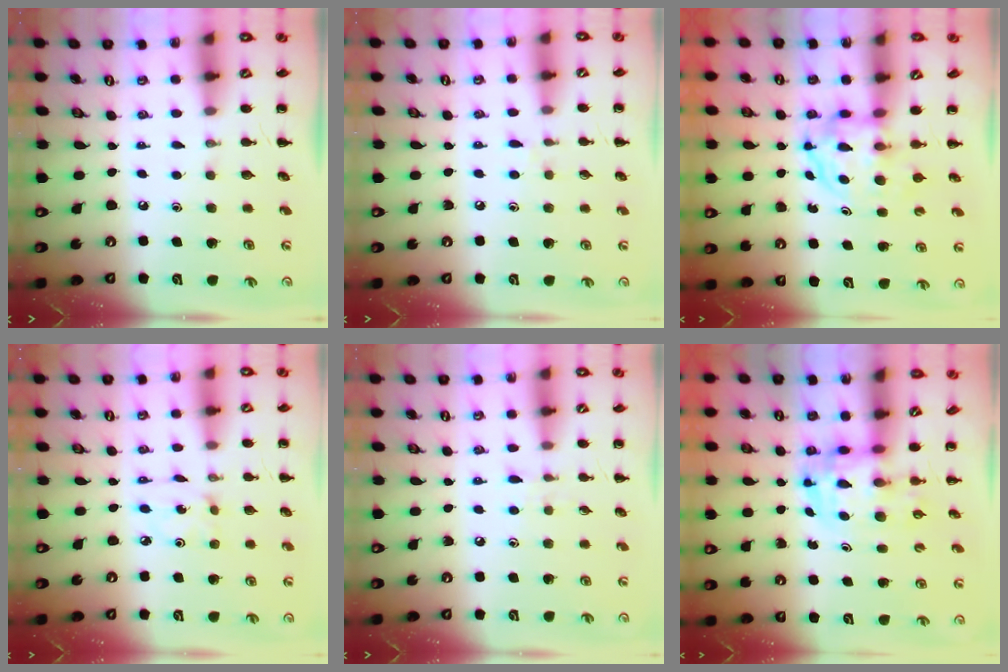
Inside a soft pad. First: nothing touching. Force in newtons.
{"total": 5.6, "press": 5.2, "slide": 2.1}
{"total": 3.8, "press": 3.8, "slide": 0.2}
{"total": 1.5, "press": 1.4, "slide": 0.4}
{"total": 4.5, "press": 4.1, "slide": 1.8}
{"total": 3.6, "press": 3.5, "slide": 0.6}